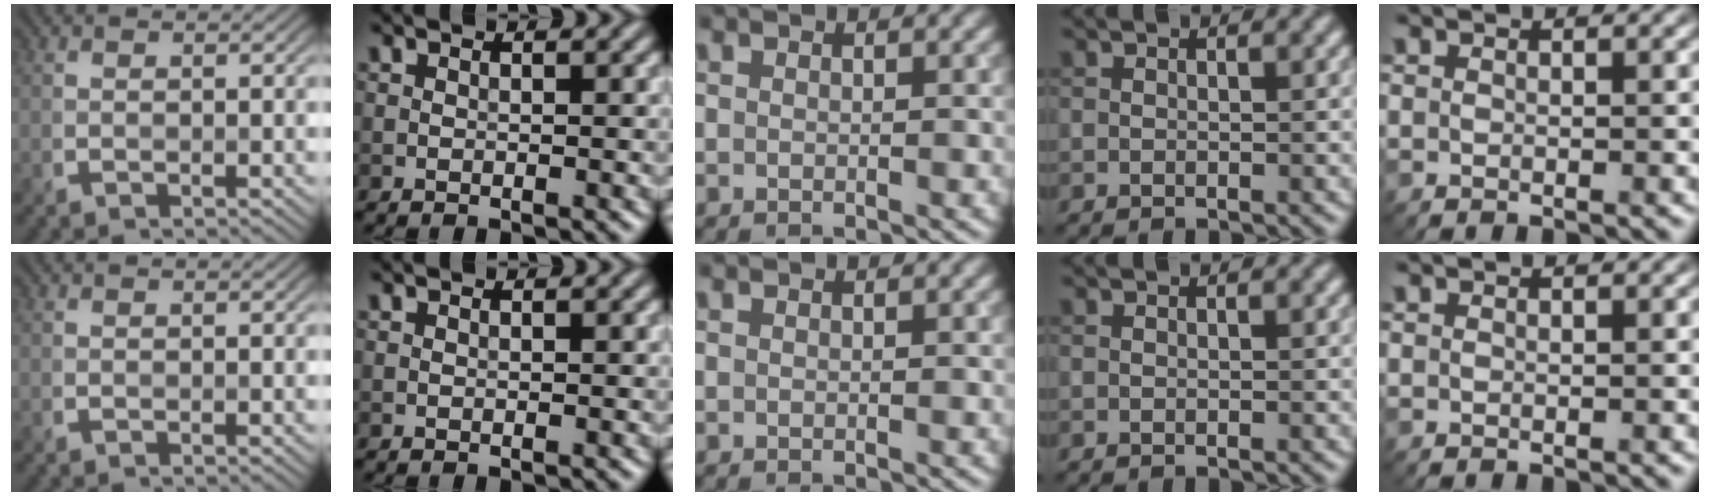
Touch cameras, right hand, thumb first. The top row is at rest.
{}